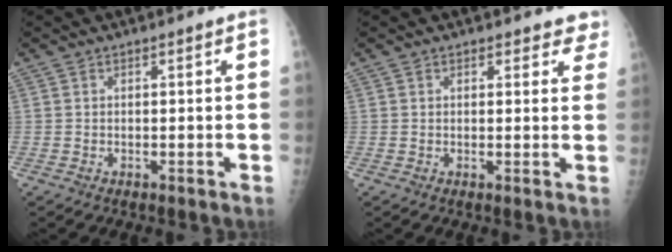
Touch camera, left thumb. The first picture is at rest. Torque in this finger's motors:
{"motor_torque": [0.02, 0.07, -0.38, -0.09, 0.00]}